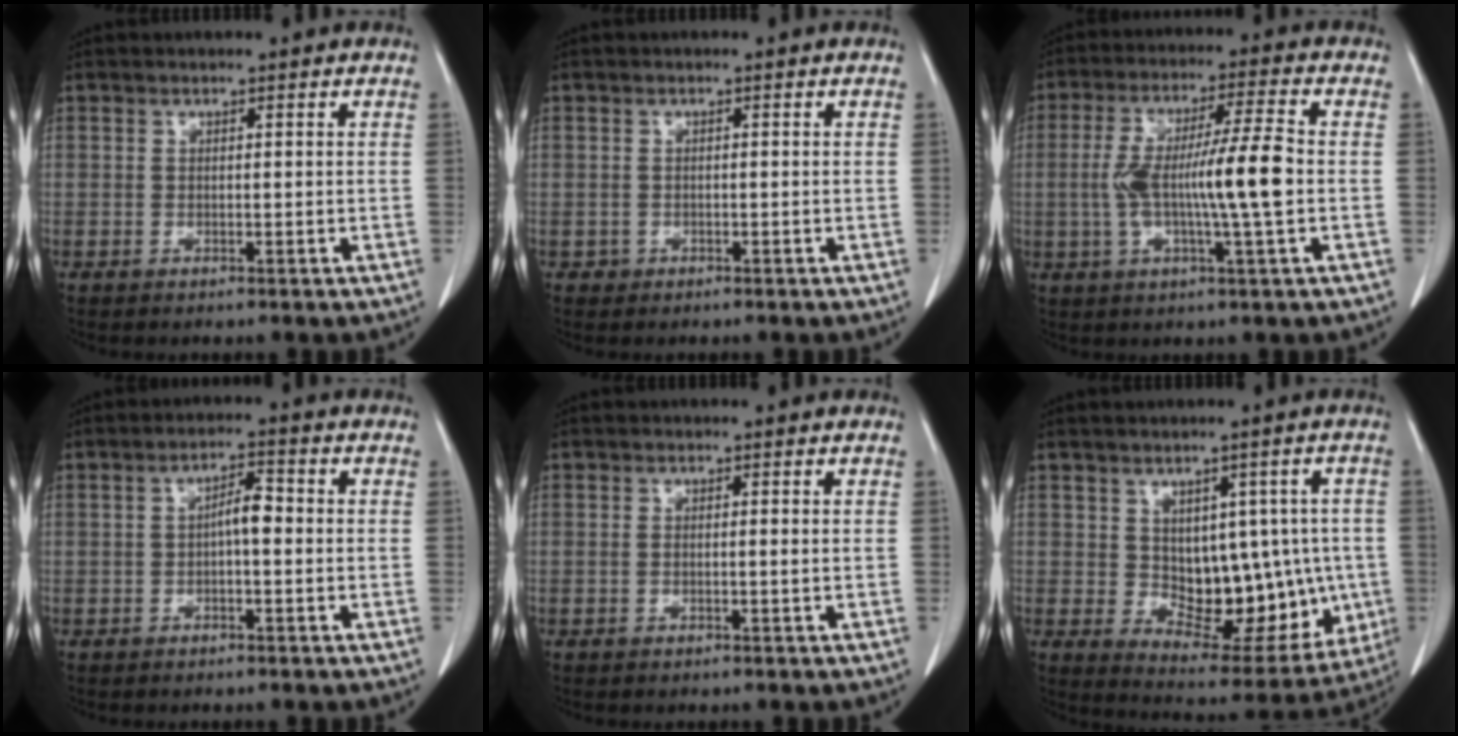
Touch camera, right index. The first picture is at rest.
{"total": 0.8, "force": [-0.4, 0.8, -0.1], "torque": [-0.004, 0.004, -0.006]}
{"total": 11.8, "force": [-1.1, 0.3, 11.7], "torque": [-0.220, 0.009, -0.023]}
{"total": 3.4, "force": [-0.3, 1.0, 3.3], "torque": [-0.055, 0.012, -0.005]}
{"total": 0.8, "force": [-0.1, 0.0, 0.8], "torque": [-0.016, 0.000, -0.001]}
{"total": 14.1, "force": [-0.3, 7.8, 11.7], "torque": [-0.134, 0.013, 0.026]}